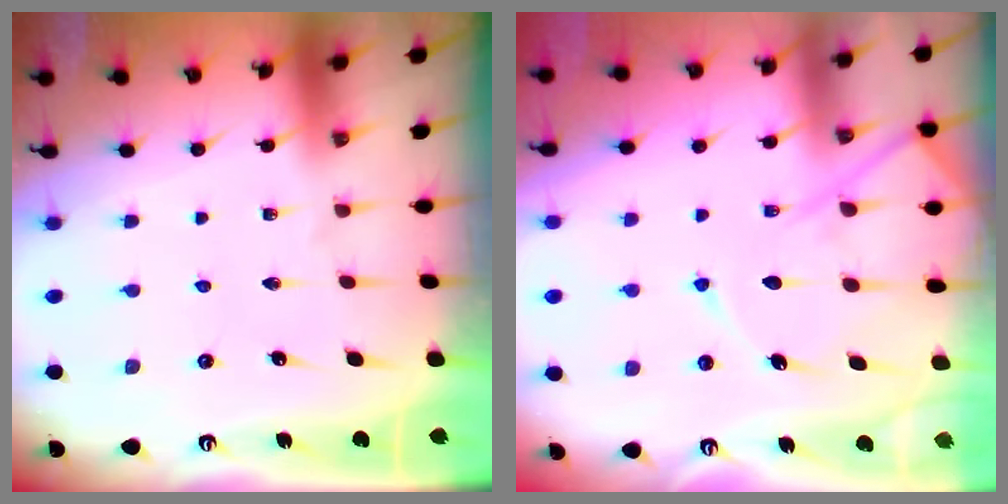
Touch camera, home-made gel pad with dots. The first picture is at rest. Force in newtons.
{"total": 13.1, "press": 13.0, "slide": 1.3}